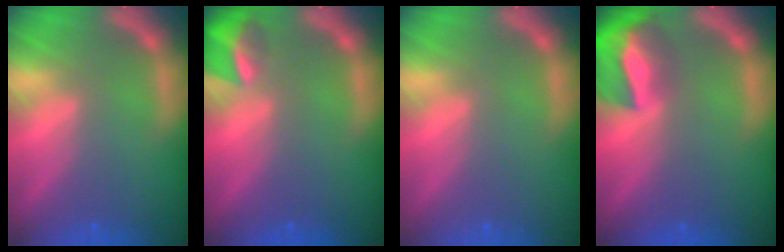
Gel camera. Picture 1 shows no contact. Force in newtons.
{"total": 3.9}
{"total": 0.0}
{"total": 9.0}